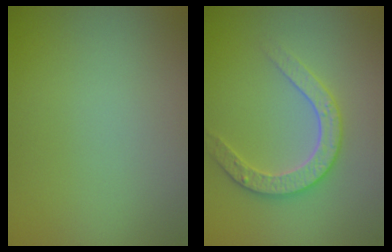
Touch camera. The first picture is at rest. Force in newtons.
{"total": 3.0, "press": 2.9, "slide": 0.5}